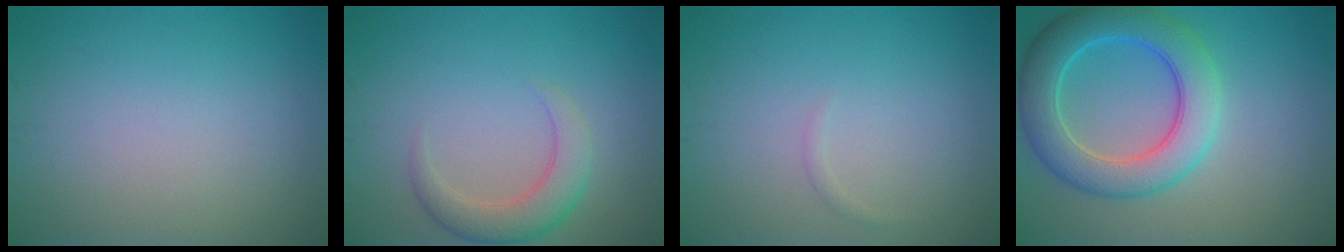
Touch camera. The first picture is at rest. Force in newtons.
{"total": 3.5, "press": 3.5, "slide": 0.2}
{"total": 0.5, "press": 0.5, "slide": 0.0}
{"total": 7.2, "press": 7.2, "slide": 0.2}